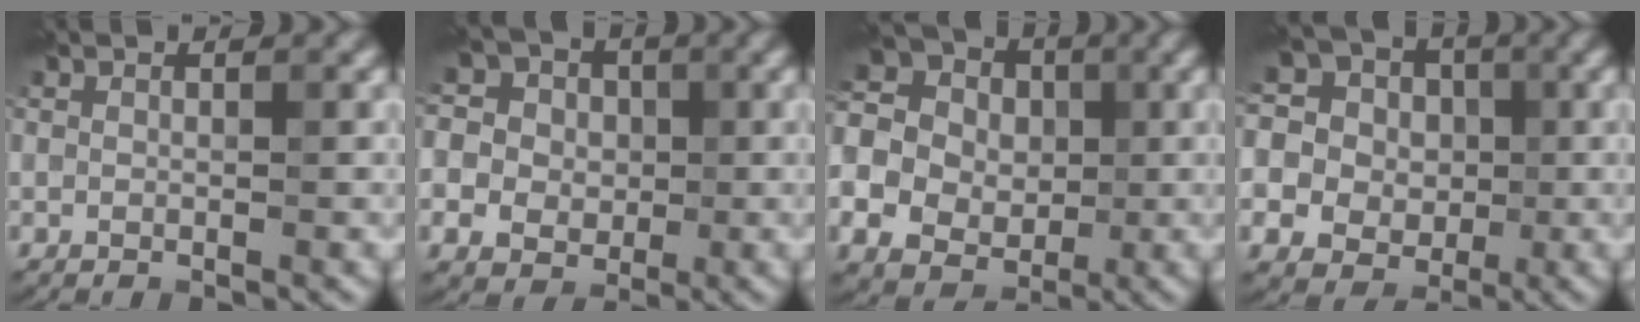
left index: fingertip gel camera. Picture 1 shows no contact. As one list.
[{"total": 9.7, "force": [1.9, 8.6, 4.1], "torque": [-0.092, 0.032, 0.005]}, {"total": 11.8, "force": [-1.1, 10.6, 5.0], "torque": [-0.148, 0.015, -0.048]}, {"total": 12.7, "force": [0.2, 11.8, 4.8], "torque": [-0.142, 0.021, -0.021]}]